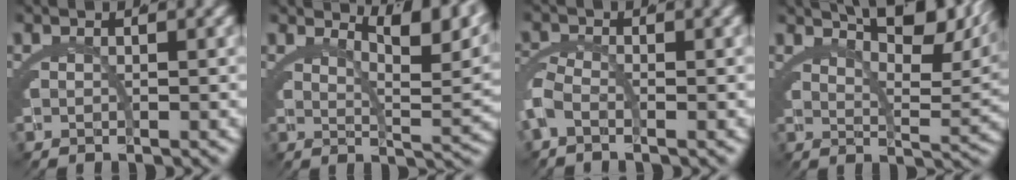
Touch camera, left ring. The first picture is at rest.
{"total": 6.4, "force": [4.3, 0.5, 4.7], "torque": [-0.046, 0.007, 0.064]}
{"total": 2.1, "force": [-0.8, 0.9, 1.7], "torque": [-0.051, -0.007, -0.011]}
{"total": 10.5, "force": [7.9, 2.3, 6.6], "torque": [-0.064, 0.026, 0.110]}